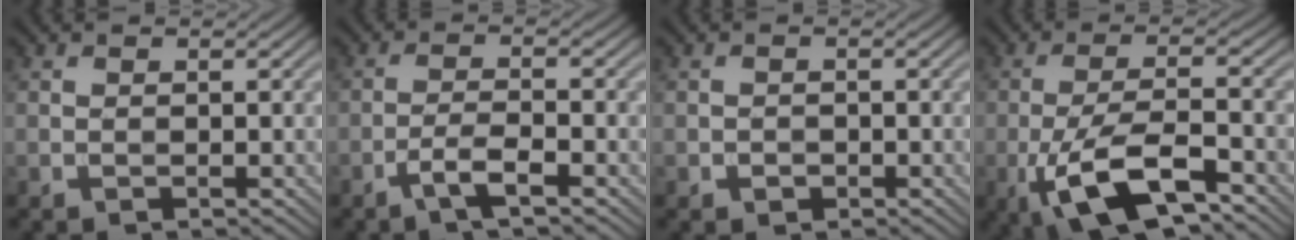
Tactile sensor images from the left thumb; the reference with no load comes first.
{"total": 3.3, "force": [-2.1, 0.5, 2.5], "torque": [-0.054, 0.007, -0.049]}
{"total": 1.1, "force": [-0.5, 0.9, 0.4], "torque": [-0.004, -0.002, -0.011]}
{"total": 10.9, "force": [-5.5, 3.6, 8.8], "torque": [-0.168, -0.004, -0.104]}